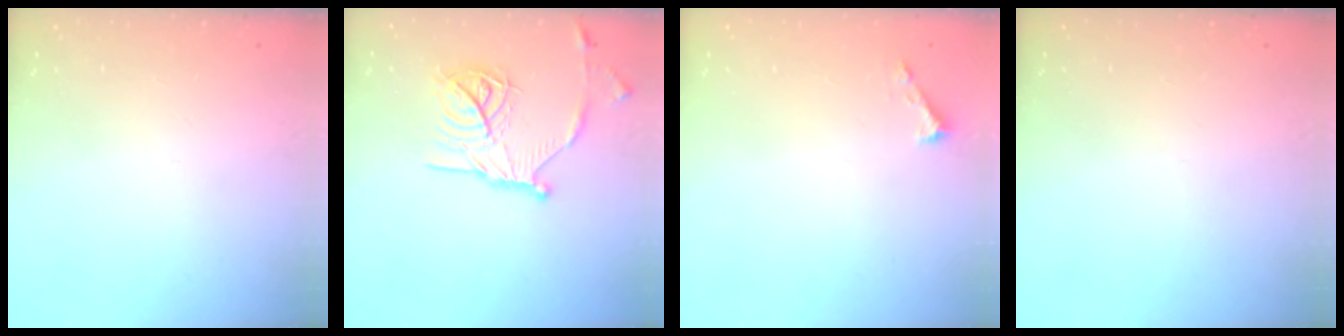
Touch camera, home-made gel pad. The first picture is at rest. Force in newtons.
{"total": 17.6, "press": 17.6, "slide": 1.4}
{"total": 1.6, "press": 1.6, "slide": 0.1}
{"total": 0.0}